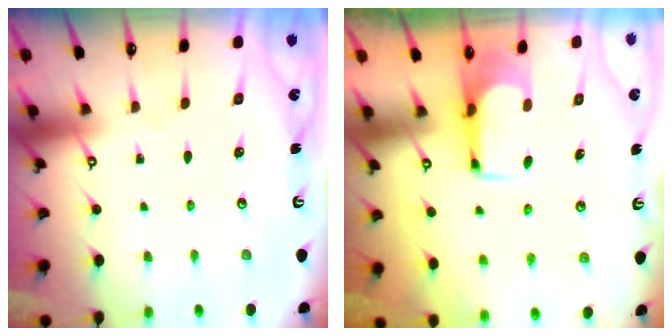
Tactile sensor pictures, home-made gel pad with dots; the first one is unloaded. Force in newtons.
{"total": 1.0, "press": 1.0, "slide": 0.1}